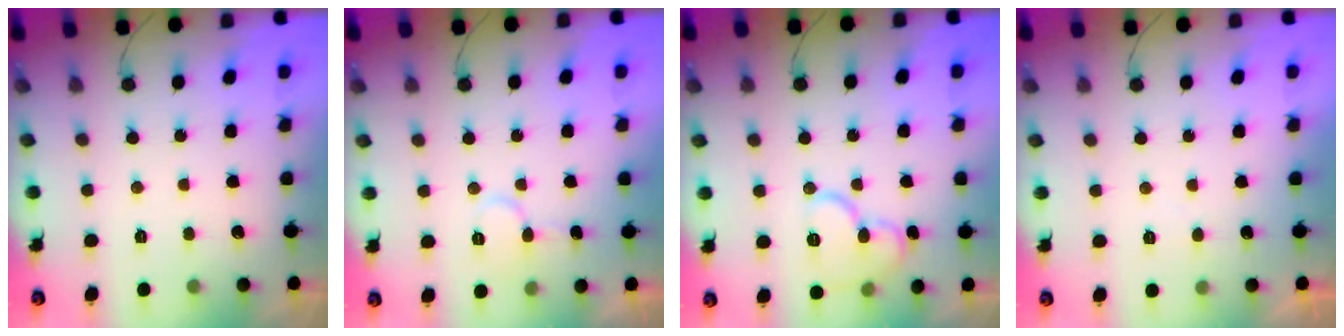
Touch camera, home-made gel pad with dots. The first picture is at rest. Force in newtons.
{"total": 6.4, "press": 6.4, "slide": 0.5}
{"total": 10.9, "press": 10.9, "slide": 0.3}
{"total": 2.3, "press": 2.3, "slide": 0.1}